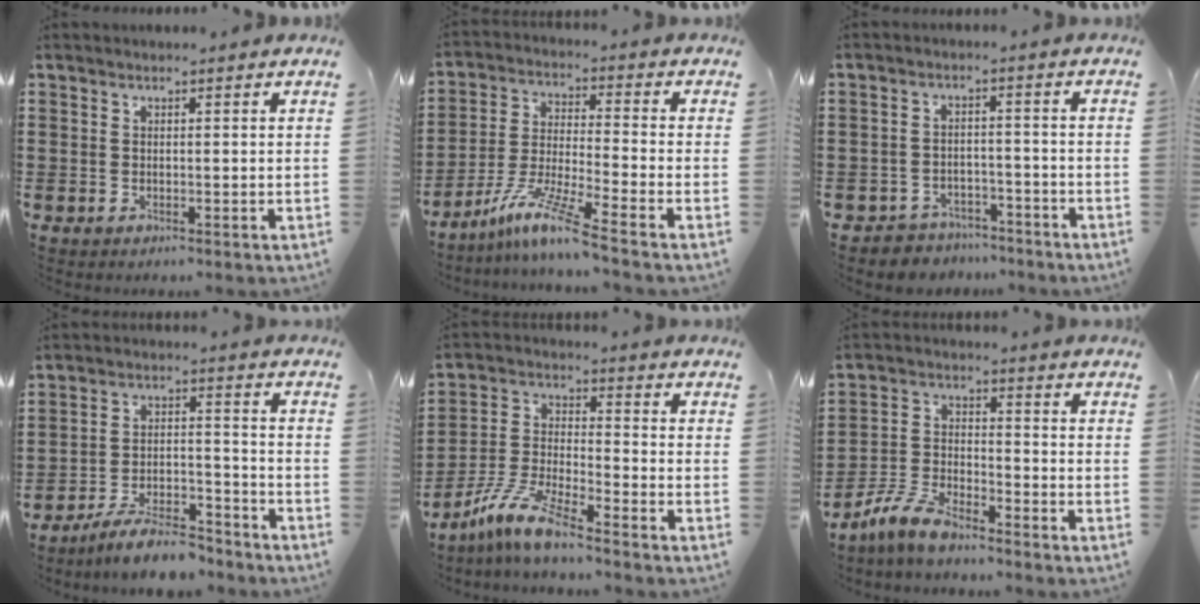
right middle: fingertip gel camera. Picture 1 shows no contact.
{"total": 9.2, "force": [-7.2, -0.1, 5.7], "torque": [-0.123, -0.012, -0.144]}
{"total": 3.5, "force": [-3.4, 0.9, -0.3], "torque": [-0.005, 0.003, -0.074]}
{"total": 8.4, "force": [-7.5, 1.2, 3.5], "torque": [-0.057, 0.017, -0.140]}
{"total": 8.4, "force": [-7.0, 0.2, 4.6], "torque": [-0.119, -0.011, -0.148]}
{"total": 7.1, "force": [-6.3, 1.2, 3.2], "torque": [-0.089, -0.003, -0.129]}